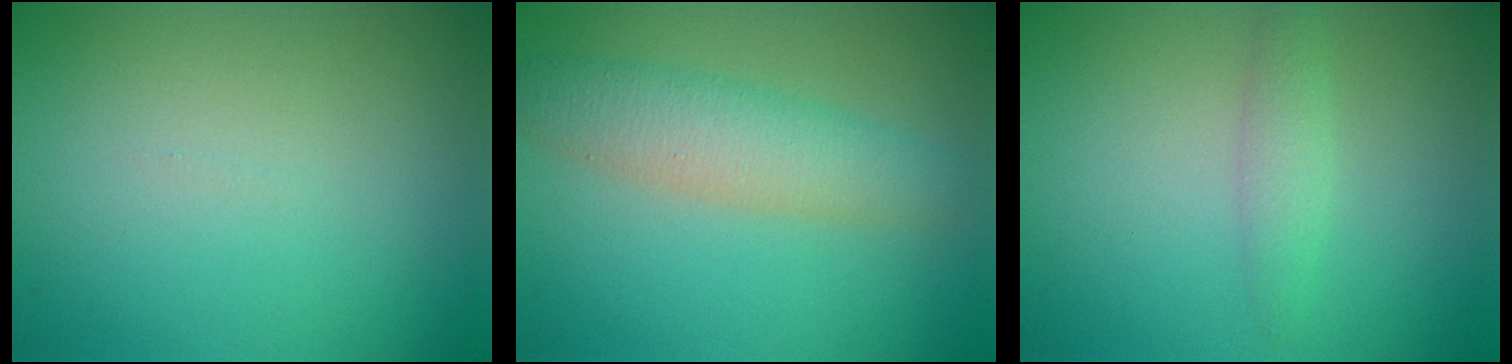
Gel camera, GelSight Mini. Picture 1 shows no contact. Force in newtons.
{"total": 4.4, "press": 4.4, "slide": 0.1}
{"total": 1.5, "press": 1.5, "slide": 0.0}